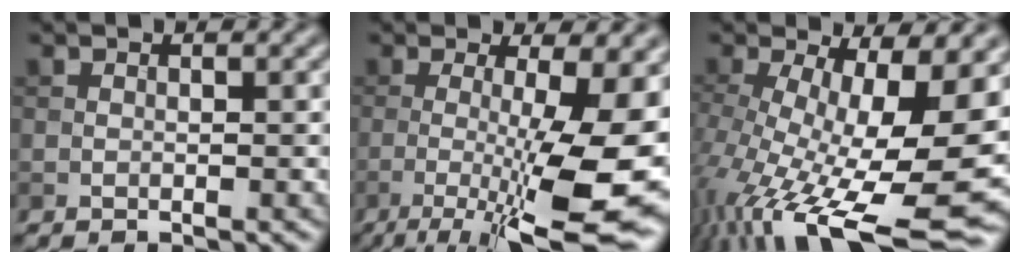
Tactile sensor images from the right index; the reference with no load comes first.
{"total": 13.7, "force": [-2.9, 3.2, 13.0], "torque": [-0.184, -0.012, -0.040]}
{"total": 16.3, "force": [-4.1, 5.8, 14.7], "torque": [-0.255, -0.027, -0.058]}